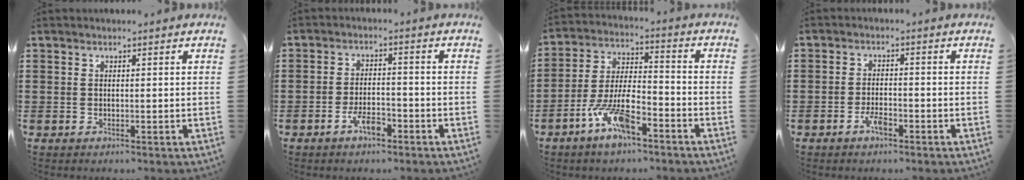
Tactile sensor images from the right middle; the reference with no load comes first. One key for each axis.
{"total": 4.2, "fx": -2.7, "fy": 1.5, "fz": 2.8, "tx": -0.061, "ty": 0.004, "tz": -0.054}
{"total": 9.2, "fx": -5.5, "fy": 3.0, "fz": 6.7, "tx": -0.151, "ty": 0.000, "tz": -0.105}
{"total": 3.0, "fx": -1.8, "fy": 1.0, "fz": 2.1, "tx": -0.044, "ty": 0.001, "tz": -0.036}